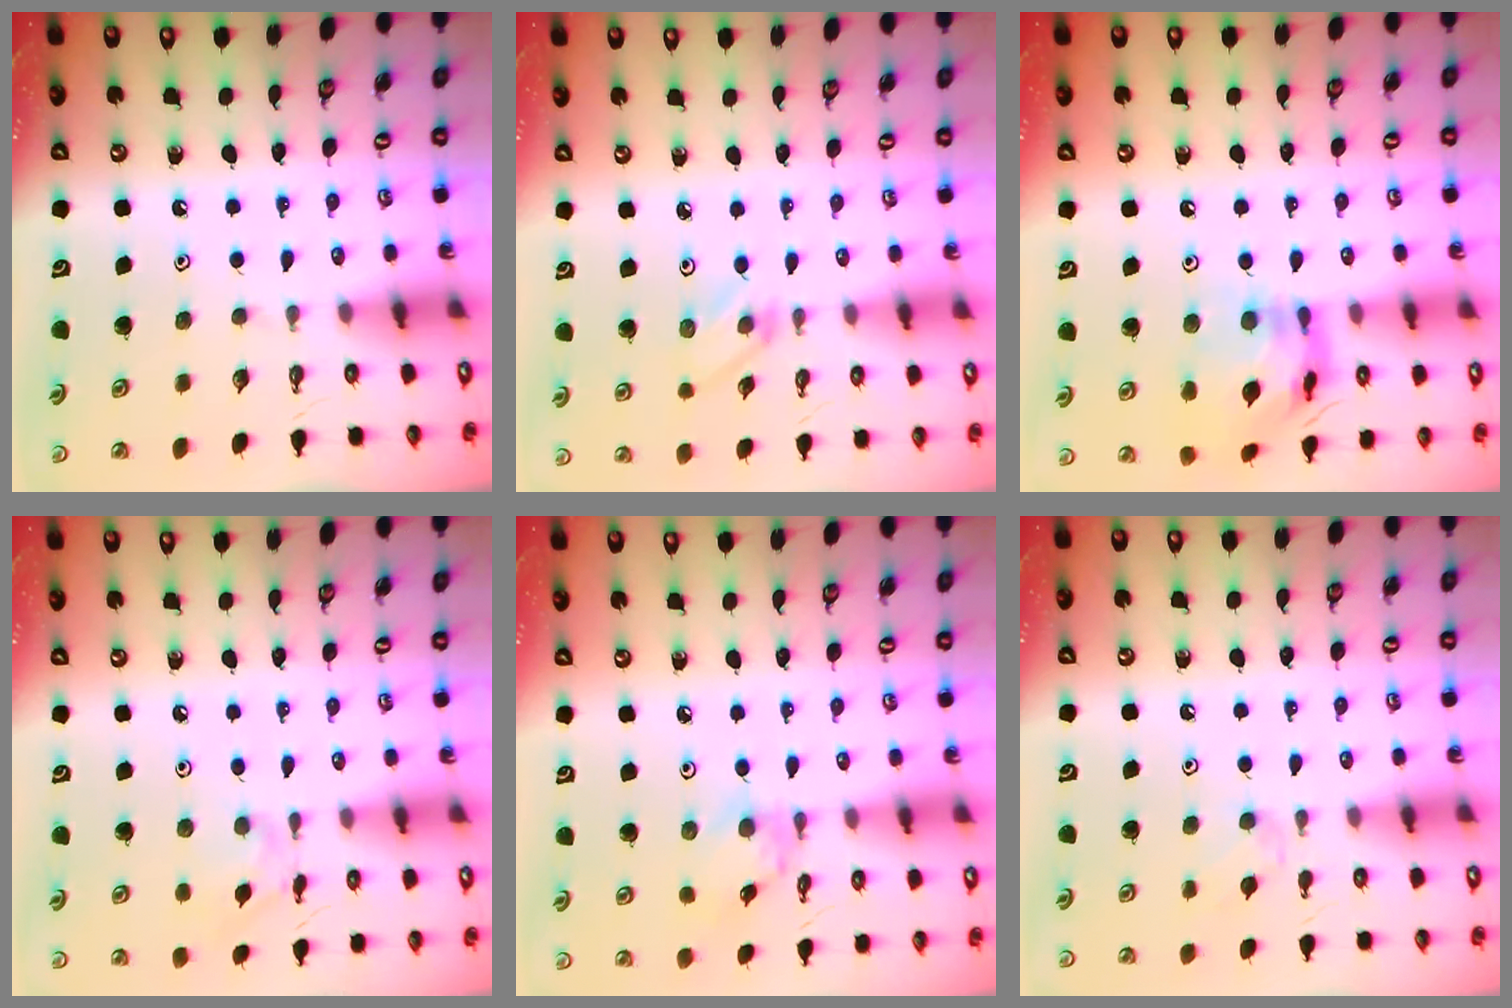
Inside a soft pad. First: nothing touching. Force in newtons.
{"total": 3.5, "press": 3.4, "slide": 0.4}
{"total": 15.6, "press": 15.5, "slide": 1.5}
{"total": 6.0, "press": 6.0, "slide": 0.4}
{"total": 2.4, "press": 2.4, "slide": 0.2}
{"total": 5.2, "press": 5.1, "slide": 1.0}